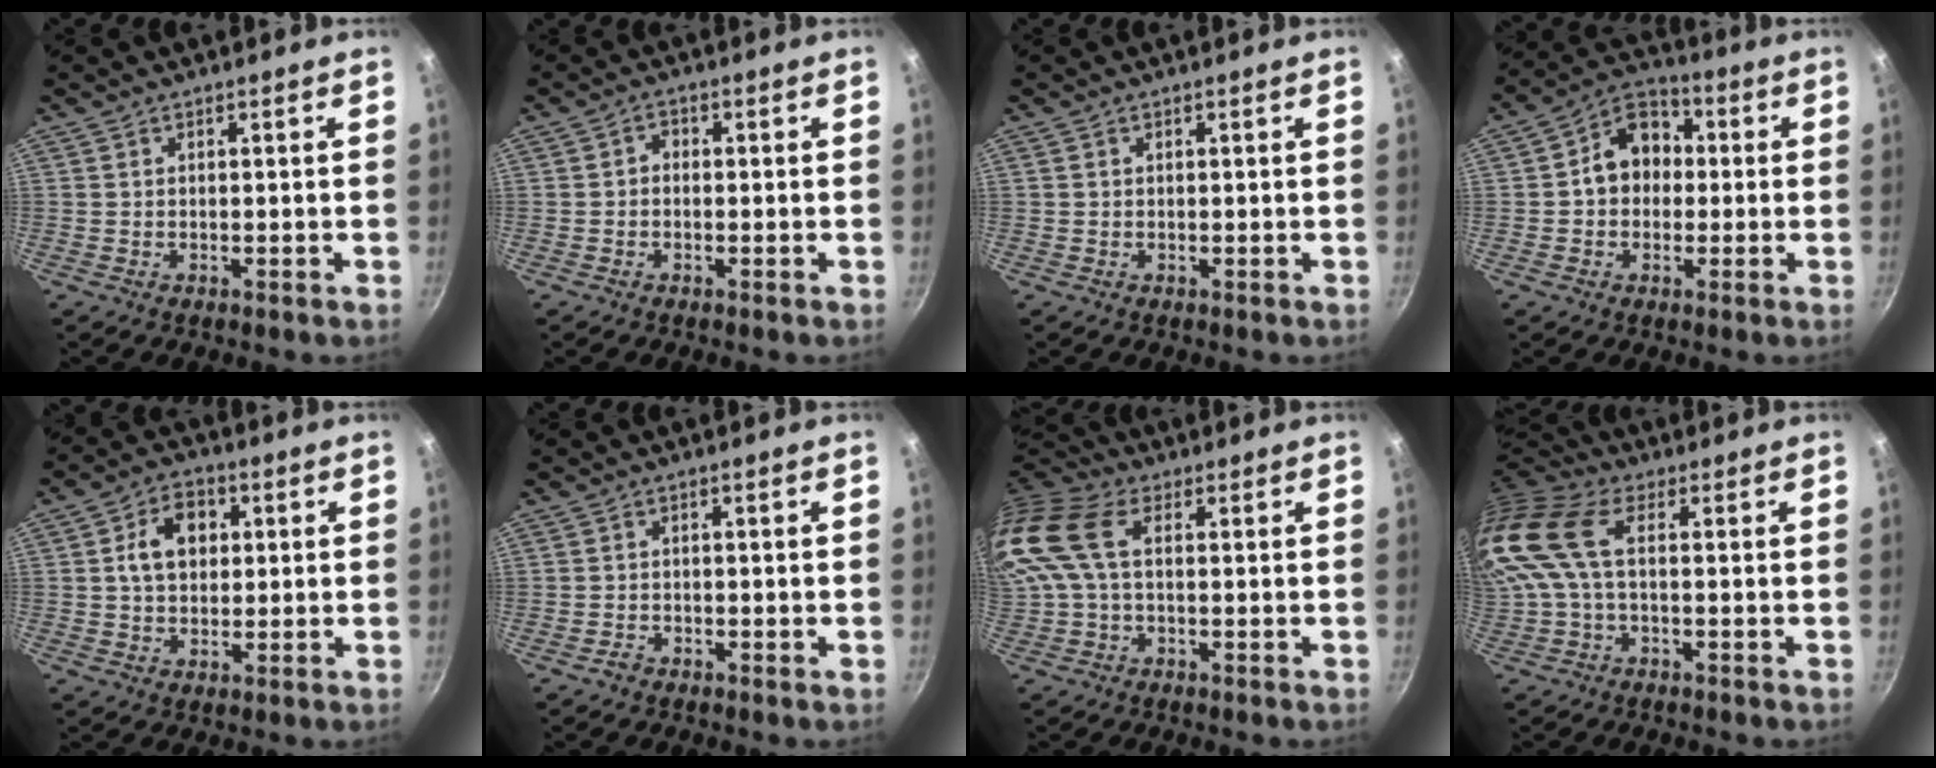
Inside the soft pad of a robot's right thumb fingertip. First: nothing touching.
{"total": 1.6, "force": [-0.3, 1.3, 0.8], "torque": [-0.010, 0.008, -0.008]}
{"total": 0.0}
{"total": 9.8, "force": [0.4, 7.9, 5.7], "torque": [-0.045, 0.025, -0.011]}
{"total": 8.4, "force": [1.6, 6.3, 5.4], "torque": [-0.064, 0.008, 0.020]}
{"total": 1.0, "force": [-0.8, 0.5, 0.3], "torque": [-0.008, 0.005, -0.018]}
{"total": 13.7, "force": [2.2, 7.9, 11.0], "torque": [-0.236, 0.030, 0.028]}
{"total": 13.8, "force": [1.2, 7.0, 11.8], "torque": [-0.262, 0.024, 0.009]}